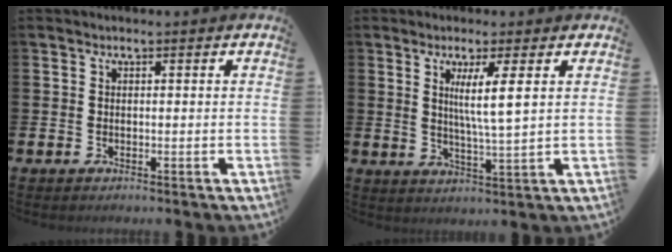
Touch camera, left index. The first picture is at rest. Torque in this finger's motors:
{"motor_torque": [0.83, -0.36, 0.28, 0.21]}